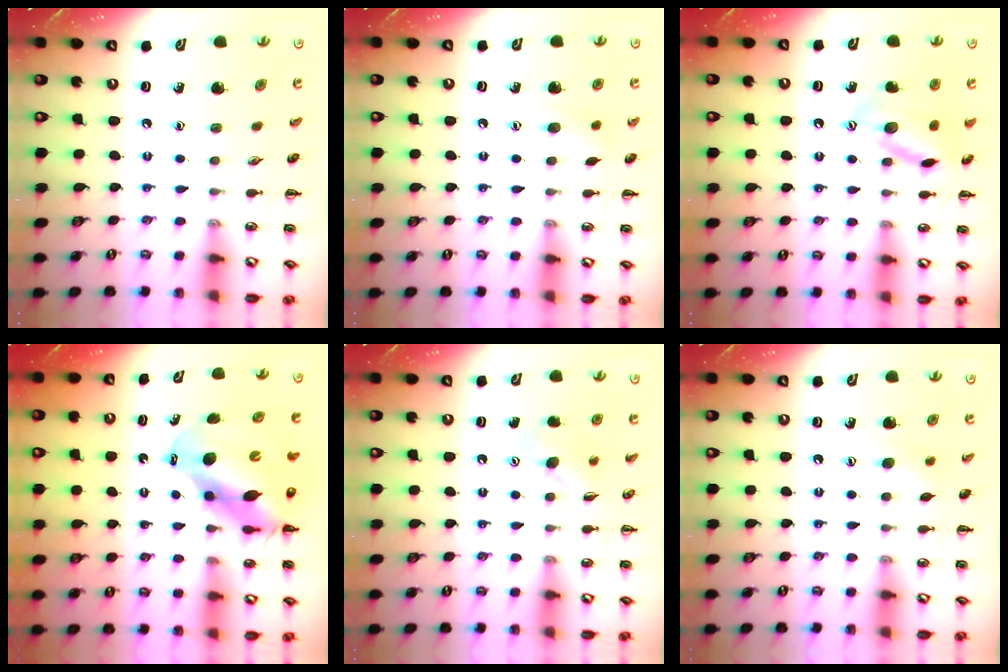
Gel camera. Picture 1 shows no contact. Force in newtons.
{"total": 6.8, "press": 6.7, "slide": 1.2}
{"total": 12.9, "press": 12.9, "slide": 0.5}
{"total": 11.6, "press": 11.3, "slide": 2.9}
{"total": 4.8, "press": 4.7, "slide": 1.1}
{"total": 4.9, "press": 4.8, "slide": 1.0}